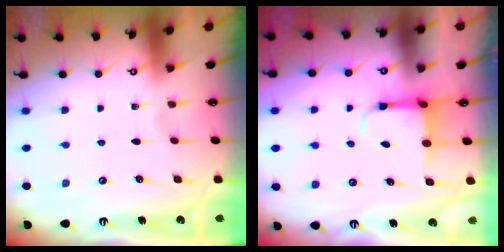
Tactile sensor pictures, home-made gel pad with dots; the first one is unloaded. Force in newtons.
{"total": 4.0, "press": 3.8, "slide": 1.3}